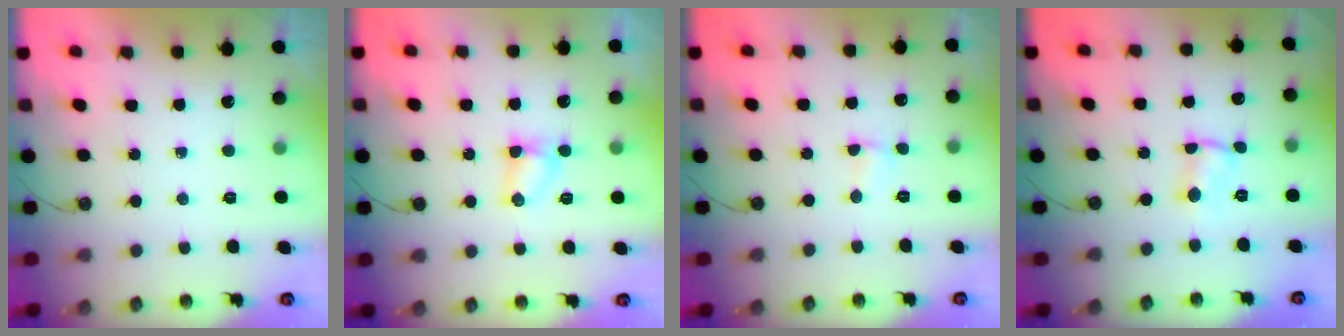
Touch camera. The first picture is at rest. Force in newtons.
{"total": 3.5, "press": 3.4, "slide": 0.5}
{"total": 1.1, "press": 1.0, "slide": 0.3}
{"total": 1.4, "press": 1.4, "slide": 0.1}